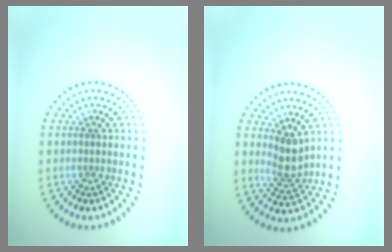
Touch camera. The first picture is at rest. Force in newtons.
{"total": 2.6, "press": 2.0, "slide": 1.7}